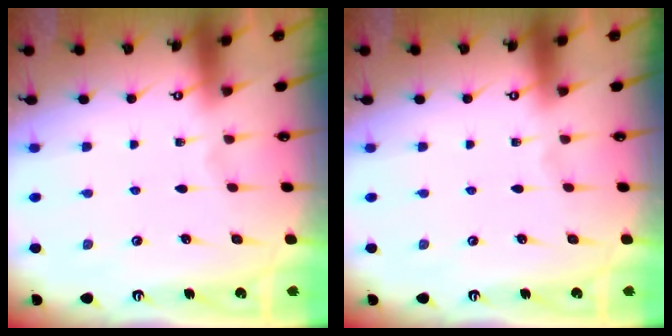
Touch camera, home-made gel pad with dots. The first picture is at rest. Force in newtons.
{"total": 0.0}